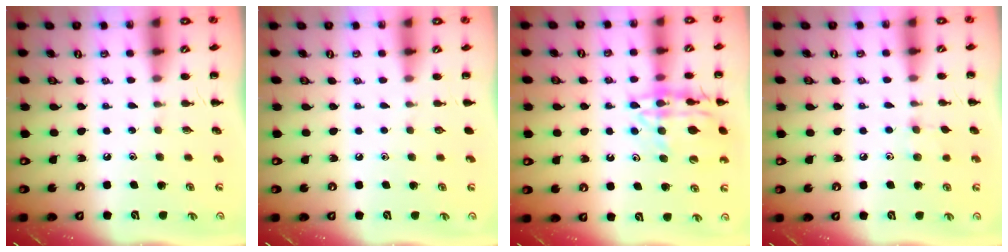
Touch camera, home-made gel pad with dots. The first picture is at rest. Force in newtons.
{"total": 0.0}
{"total": 16.1, "press": 16.0, "slide": 2.2}
{"total": 5.7, "press": 5.4, "slide": 2.0}